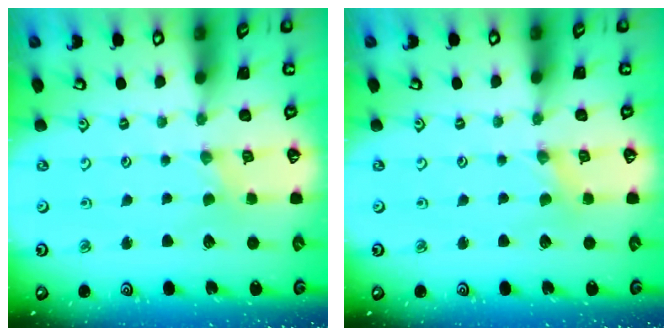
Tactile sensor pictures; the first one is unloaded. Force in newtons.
{"total": 0.8, "press": 0.8, "slide": 0.1}